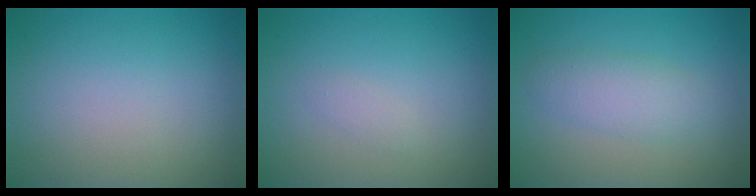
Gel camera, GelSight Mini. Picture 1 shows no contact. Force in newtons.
{"total": 0.7, "press": 0.7, "slide": 0.0}
{"total": 2.7, "press": 2.7, "slide": 0.0}